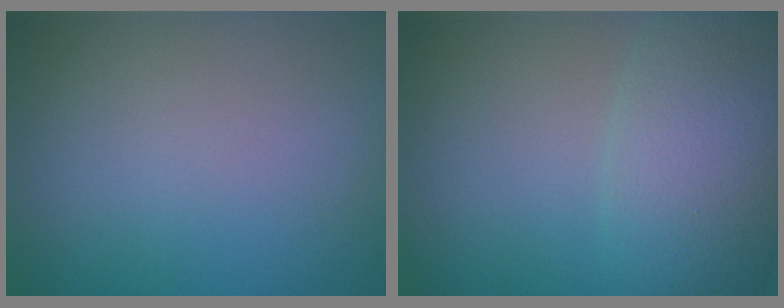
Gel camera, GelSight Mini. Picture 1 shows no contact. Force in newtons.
{"total": 6.8, "press": 6.8, "slide": 0.4}